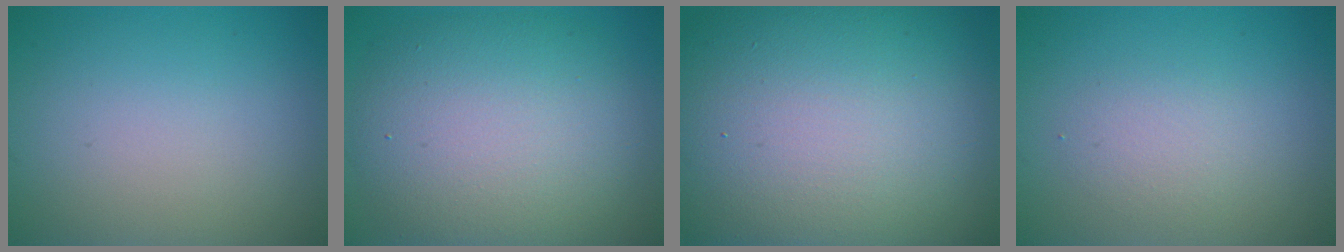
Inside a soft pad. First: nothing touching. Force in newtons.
{"total": 10.0, "press": 10.0, "slide": 0.3}
{"total": 20.4, "press": 20.3, "slide": 1.5}
{"total": 1.9, "press": 1.8, "slide": 0.2}